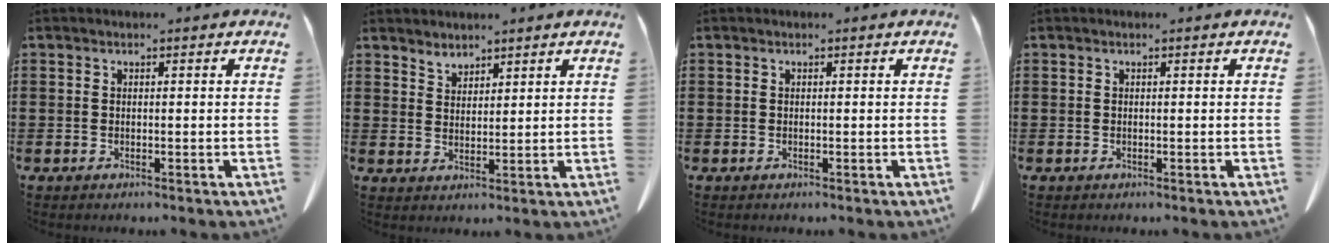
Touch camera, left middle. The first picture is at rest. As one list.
[{"total": 2.5, "force": [2.5, 0.6, 0.0], "torque": [-0.006, -0.007, 0.049]}, {"total": 0.0}, {"total": 0.0}]